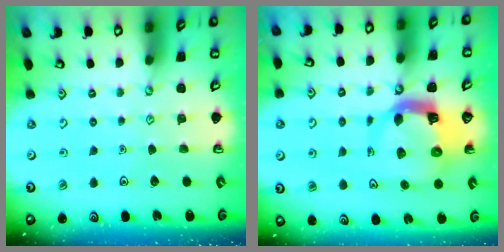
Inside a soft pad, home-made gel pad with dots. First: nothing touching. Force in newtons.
{"total": 8.4, "press": 8.3, "slide": 1.1}